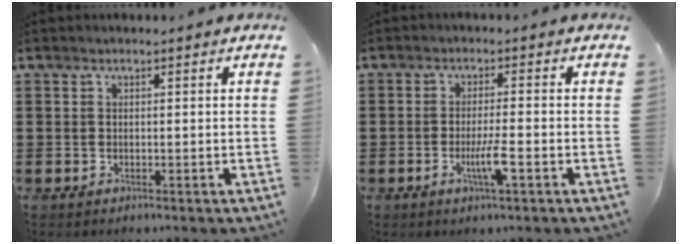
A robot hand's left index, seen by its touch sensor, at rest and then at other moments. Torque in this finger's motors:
{"motor_torque": [0.31, 0.24, 0.15, 0.06]}